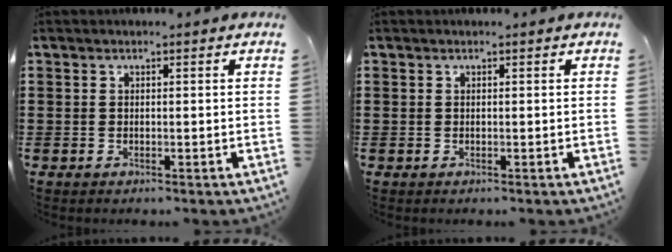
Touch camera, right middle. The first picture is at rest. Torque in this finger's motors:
{"motor_torque": [0.12, -0.32, 0.00, 0.00]}